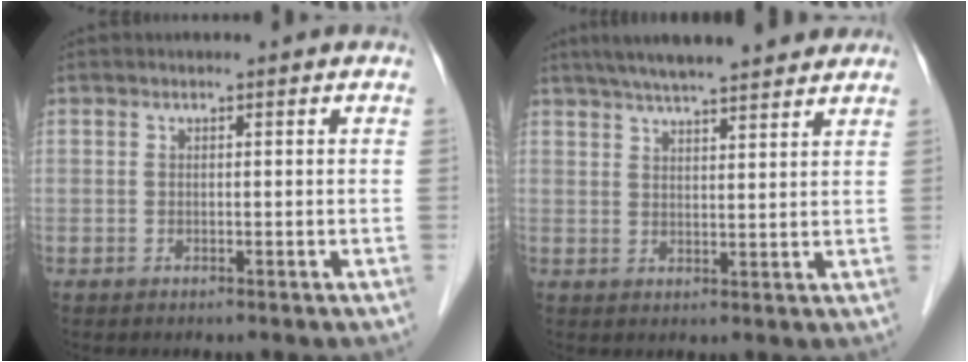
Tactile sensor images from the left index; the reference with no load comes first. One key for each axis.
{"total": 13.5, "fx": 11.5, "fy": 1.7, "fz": 6.8, "tx": -0.107, "ty": 0.031, "tz": 0.163}